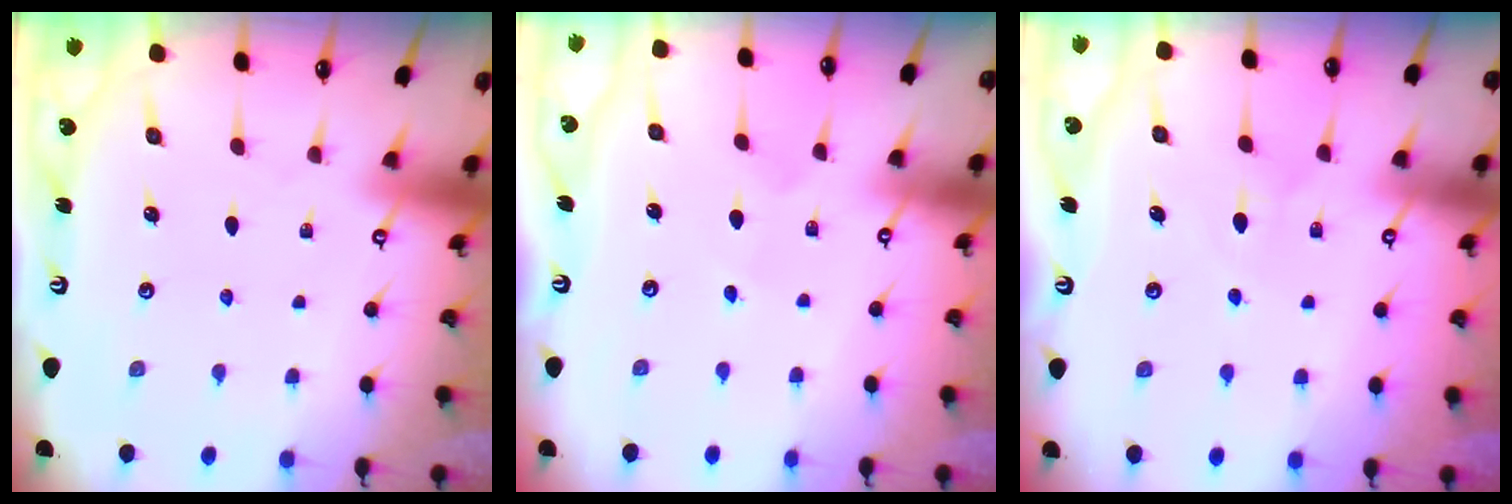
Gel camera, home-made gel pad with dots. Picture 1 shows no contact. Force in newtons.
{"total": 2.7, "press": 2.6, "slide": 0.2}
{"total": 6.3, "press": 6.2, "slide": 0.7}